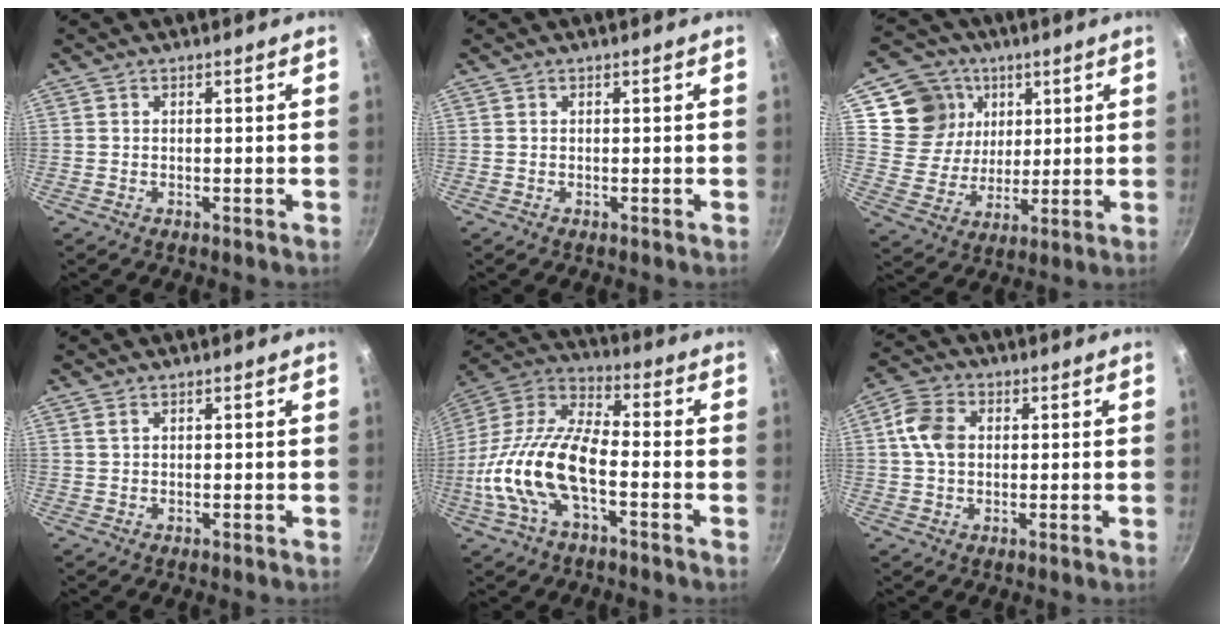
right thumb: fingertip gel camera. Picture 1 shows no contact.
{"total": 0.0}
{"total": 13.0, "force": [5.2, 11.4, 3.4], "torque": [-0.026, -0.022, 0.093]}
{"total": 0.8, "force": [0.5, 0.4, 0.5], "torque": [-0.009, -0.001, 0.012]}
{"total": 18.6, "force": [-5.0, 8.4, 15.8], "torque": [-0.304, 0.039, -0.113]}
{"total": 7.3, "force": [1.1, 5.4, 4.8], "torque": [-0.083, 0.012, 0.009]}